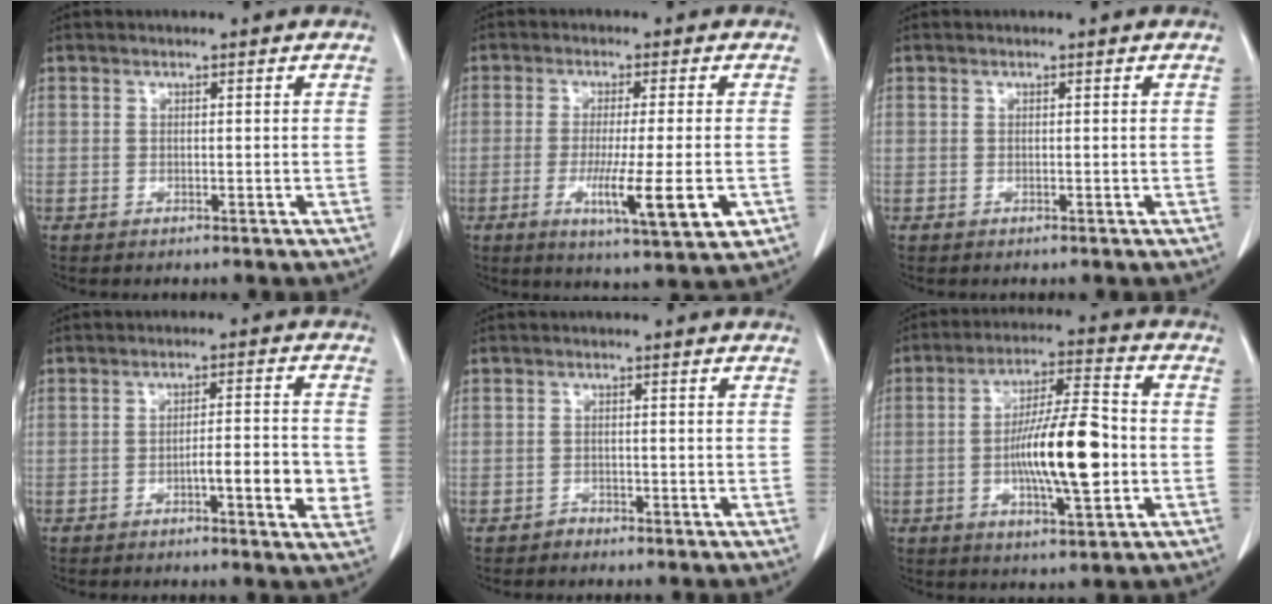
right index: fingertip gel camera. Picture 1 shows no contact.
{"total": 10.5, "force": [-3.2, 0.4, 10.0], "torque": [-0.162, -0.028, -0.048]}
{"total": 0.0}
{"total": 7.6, "force": [-2.1, 1.0, 7.2], "torque": [-0.093, 0.002, -0.029]}
{"total": 1.1, "force": [-0.8, 0.7, -0.2], "torque": [0.006, 0.004, -0.021]}
{"total": 13.4, "force": [-2.1, 2.4, 13.0], "torque": [-0.231, 0.004, -0.034]}